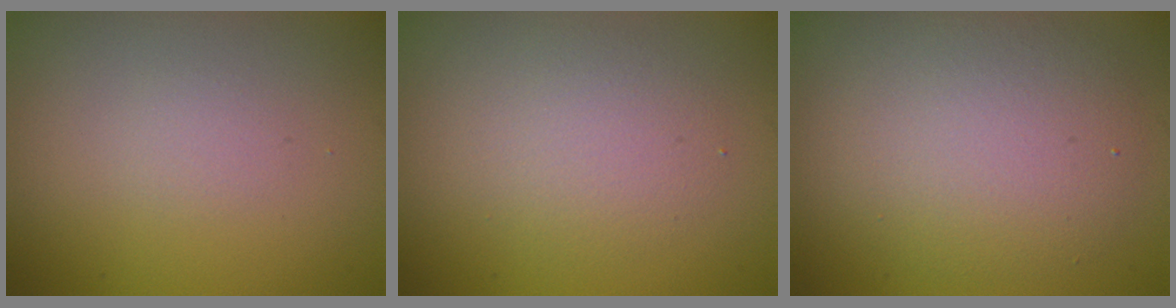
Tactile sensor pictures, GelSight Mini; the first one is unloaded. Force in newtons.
{"total": 2.6, "press": 2.6, "slide": 0.2}
{"total": 5.1, "press": 5.1, "slide": 0.2}